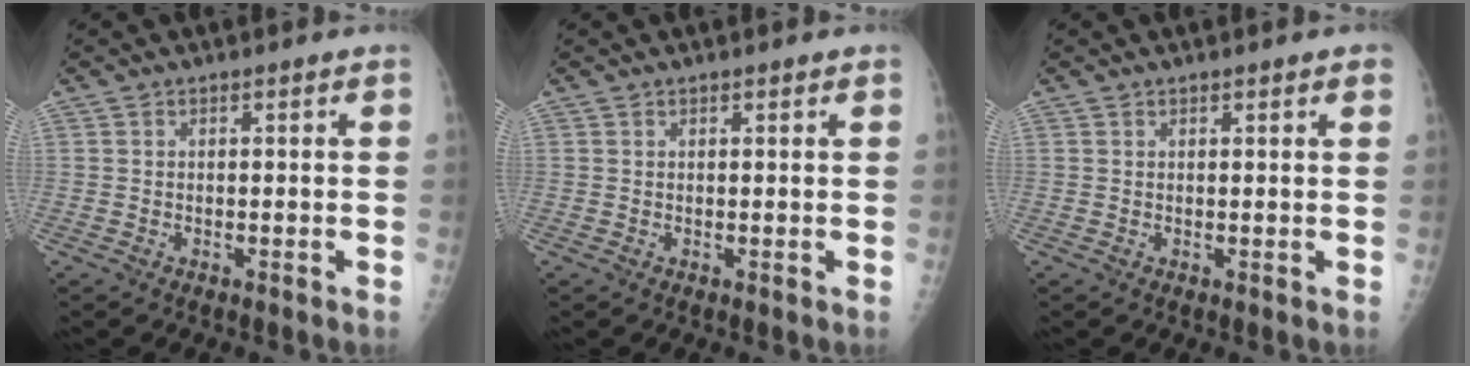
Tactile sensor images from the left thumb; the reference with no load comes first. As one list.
[{"total": 0.6, "force": [0.5, 0.2, 0.3], "torque": [-0.003, -0.002, 0.006]}, {"total": 1.8, "force": [1.2, 0.4, 1.2], "torque": [-0.012, -0.001, 0.012]}]